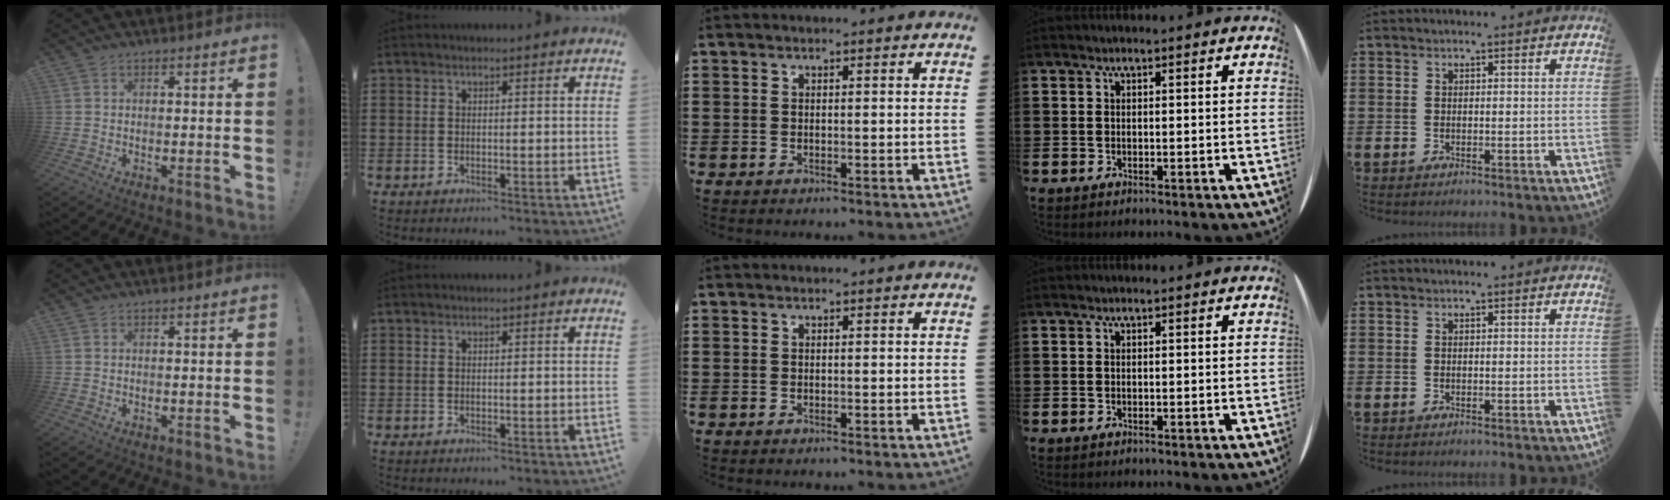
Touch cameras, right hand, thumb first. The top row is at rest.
{}